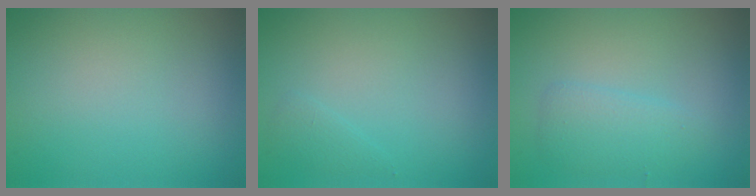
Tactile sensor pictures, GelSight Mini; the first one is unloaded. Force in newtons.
{"total": 0.9, "press": 0.9, "slide": 0.1}
{"total": 2.3, "press": 2.3, "slide": 0.2}